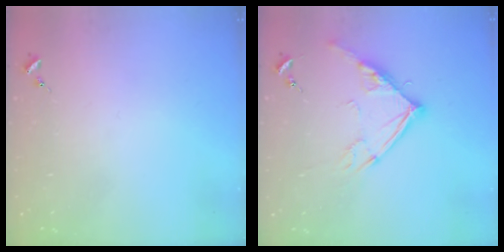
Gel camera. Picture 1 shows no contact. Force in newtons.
{"total": 12.9, "press": 12.8, "slide": 1.3}